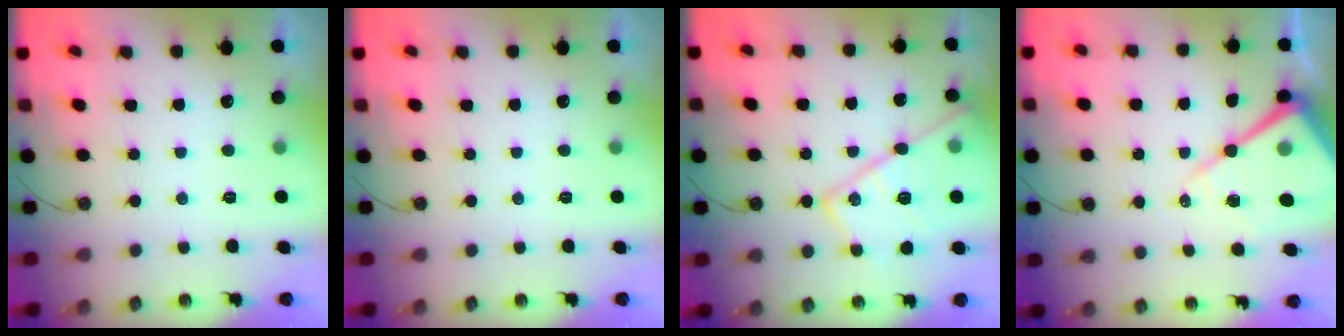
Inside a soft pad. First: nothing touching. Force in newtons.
{"total": 0.0}
{"total": 19.6, "press": 19.5, "slide": 1.7}
{"total": 16.4, "press": 16.3, "slide": 1.6}